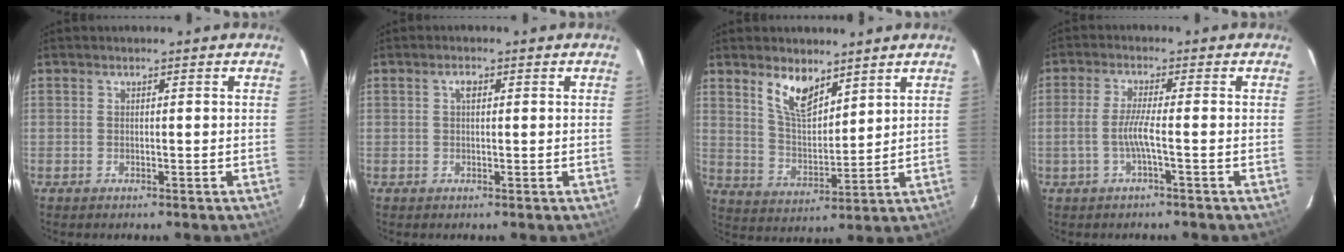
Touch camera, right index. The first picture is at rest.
{"total": 1.5, "force": [0.4, 0.8, 1.2], "torque": [-0.022, 0.006, 0.006]}
{"total": 8.7, "force": [5.8, 3.6, 5.4], "torque": [-0.095, 0.003, 0.117]}
{"total": 4.2, "force": [-1.4, -0.3, 4.0], "torque": [-0.088, -0.001, -0.025]}